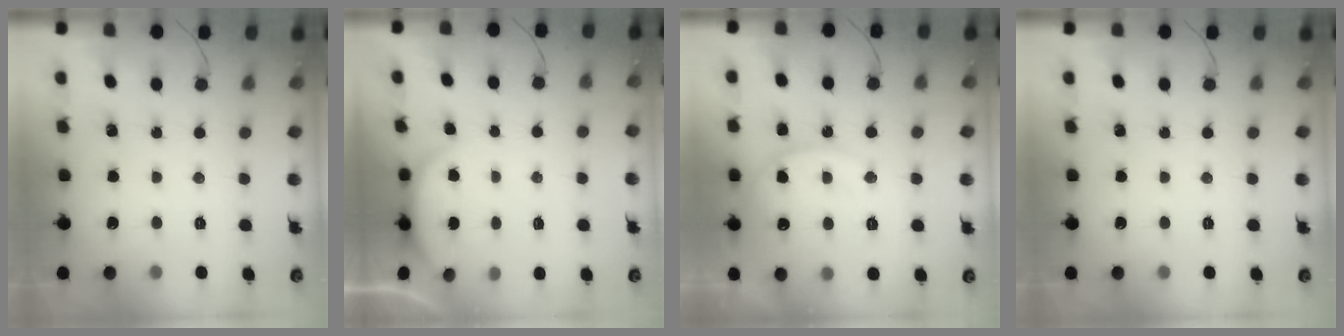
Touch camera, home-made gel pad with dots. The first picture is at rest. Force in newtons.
{"total": 2.2, "press": 2.1, "slide": 0.5}
{"total": 14.3, "press": 14.3, "slide": 1.2}
{"total": 0.0}